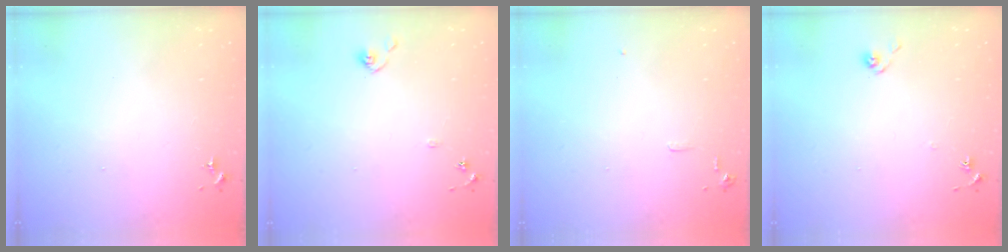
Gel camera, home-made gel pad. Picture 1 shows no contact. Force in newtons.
{"total": 7.4, "press": 7.3, "slide": 0.6}
{"total": 5.3, "press": 5.3, "slide": 0.6}
{"total": 5.4, "press": 5.4, "slide": 0.5}